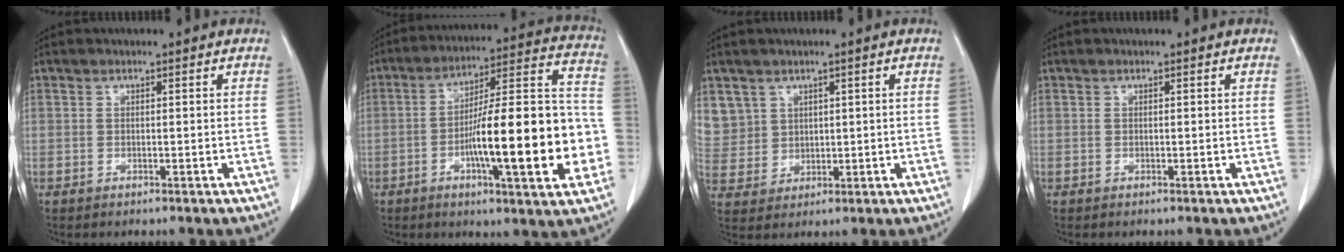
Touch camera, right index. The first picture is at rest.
{"total": 21.2, "force": [-5.1, 3.2, 20.3], "torque": [-0.271, 0.023, -0.071]}
{"total": 8.1, "force": [4.0, 7.0, 0.5], "torque": [-0.026, 0.017, 0.103]}
{"total": 0.0}